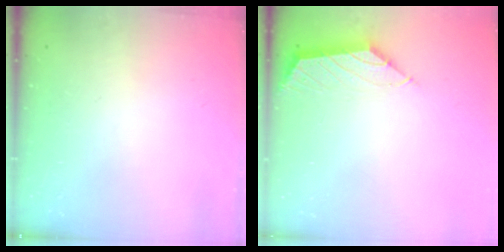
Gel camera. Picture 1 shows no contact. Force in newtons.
{"total": 2.0, "press": 1.9, "slide": 0.3}